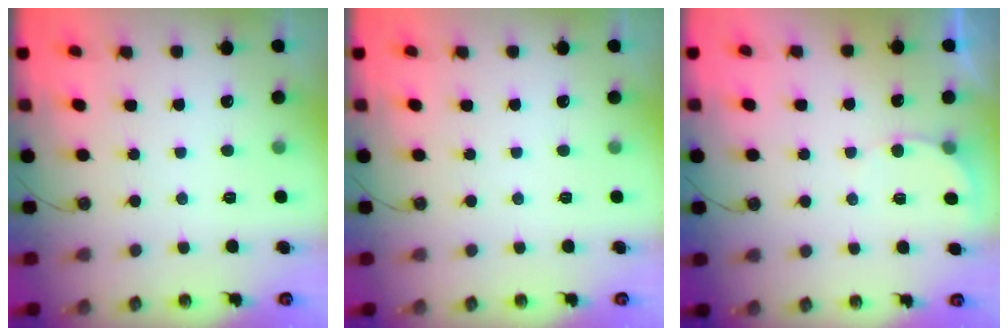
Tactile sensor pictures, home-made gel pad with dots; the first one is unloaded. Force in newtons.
{"total": 0.0}
{"total": 3.5, "press": 3.5, "slide": 0.3}